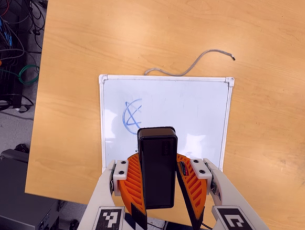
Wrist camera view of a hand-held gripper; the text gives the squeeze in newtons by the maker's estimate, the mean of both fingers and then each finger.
{"total": 6.8, "left": 7.5, "right": 6.2}